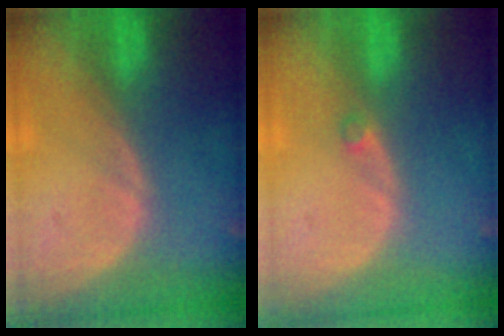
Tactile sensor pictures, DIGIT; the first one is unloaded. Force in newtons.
{"total": 1.0, "press": 0.9, "slide": 0.5}